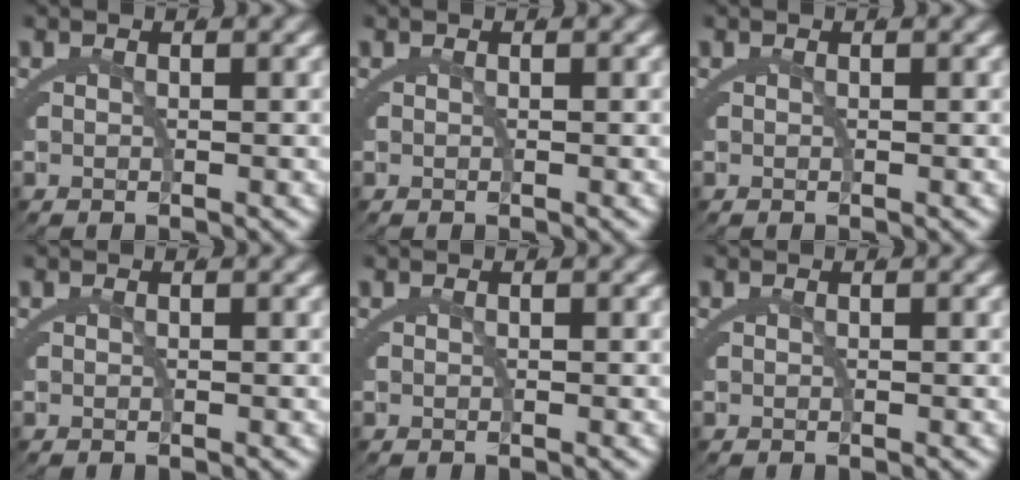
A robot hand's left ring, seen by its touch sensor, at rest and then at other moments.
{"total": 0.0}
{"total": 0.0}
{"total": 0.0}
{"total": 0.0}
{"total": 0.0}